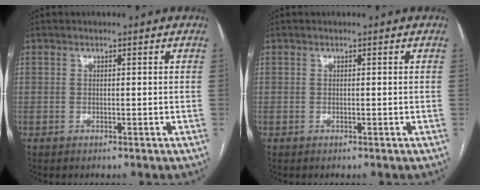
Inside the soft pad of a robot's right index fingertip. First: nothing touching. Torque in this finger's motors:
{"motor_torque": [0.00, -0.01, 0.00, 0.01]}